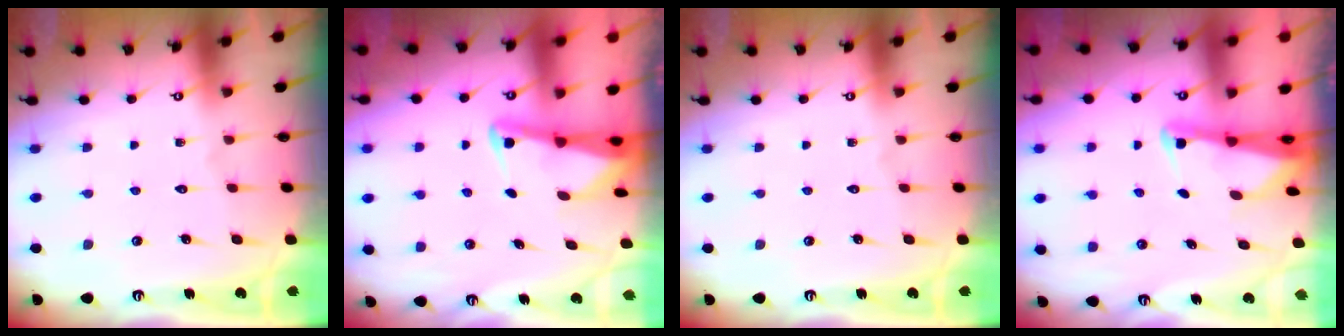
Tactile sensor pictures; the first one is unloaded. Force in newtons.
{"total": 2.3, "press": 2.3, "slide": 0.3}
{"total": 0.0}
{"total": 2.6, "press": 2.6, "slide": 0.3}